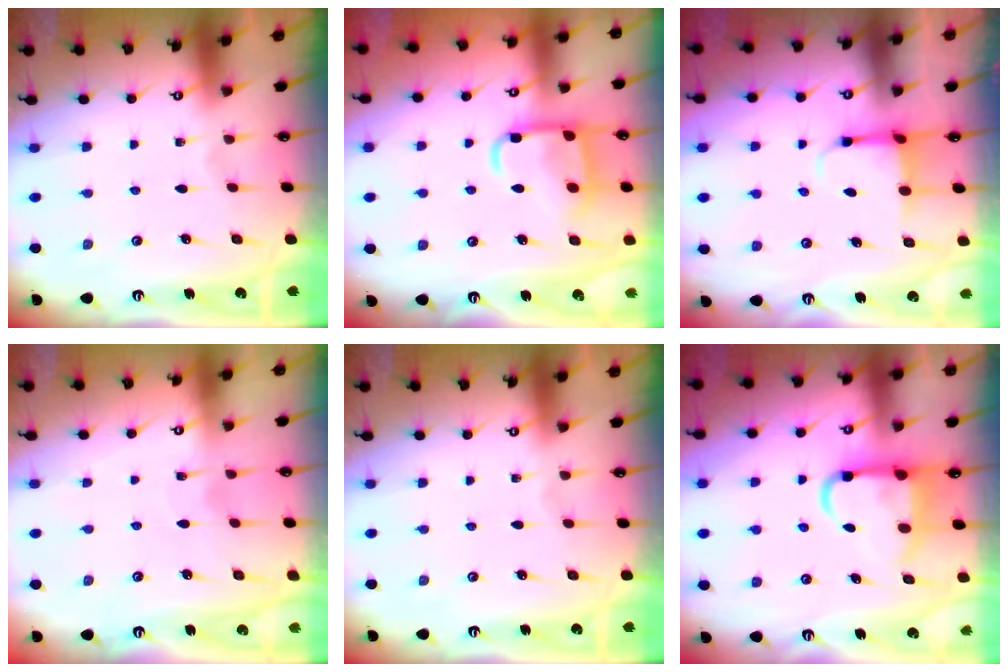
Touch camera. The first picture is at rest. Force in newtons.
{"total": 13.7, "press": 13.6, "slide": 1.3}
{"total": 3.8, "press": 3.6, "slide": 1.3}
{"total": 4.1, "press": 4.1, "slide": 0.4}
{"total": 0.0}
{"total": 9.5, "press": 9.4, "slide": 1.3}